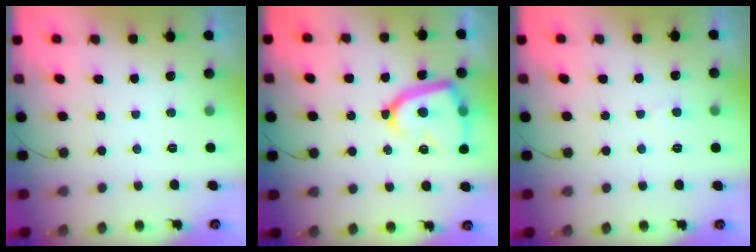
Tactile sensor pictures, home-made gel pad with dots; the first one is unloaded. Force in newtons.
{"total": 15.1, "press": 15.1, "slide": 1.2}
{"total": 2.8, "press": 2.8, "slide": 0.2}